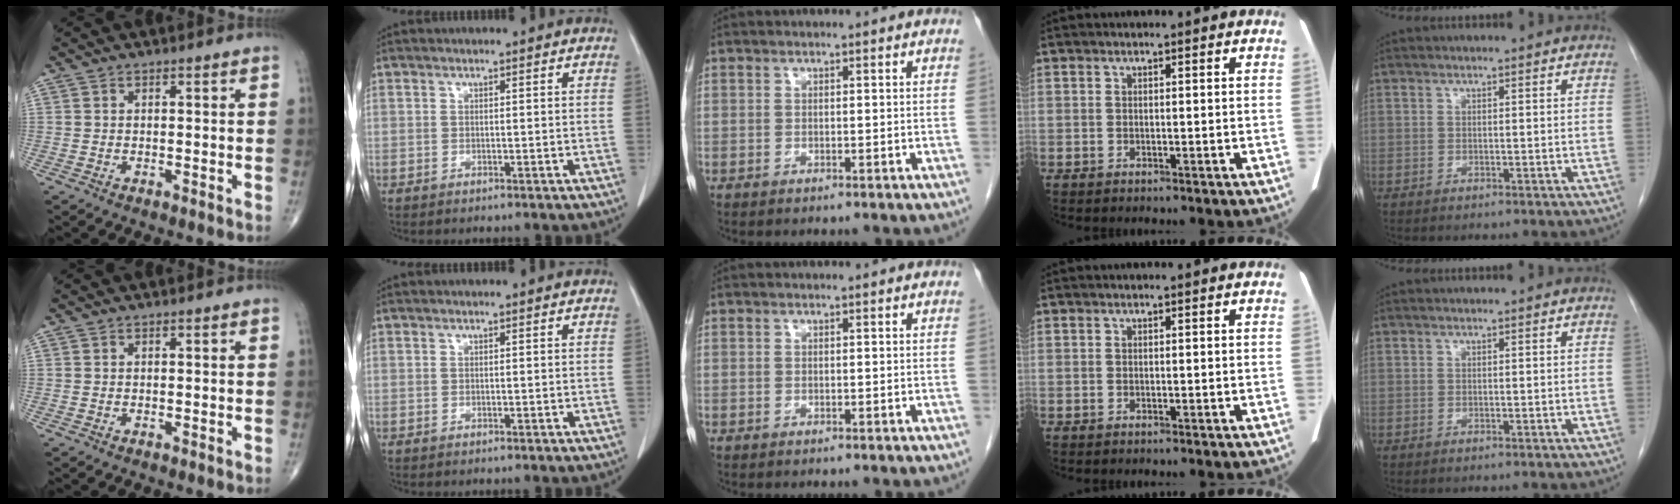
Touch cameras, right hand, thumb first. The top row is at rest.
{}